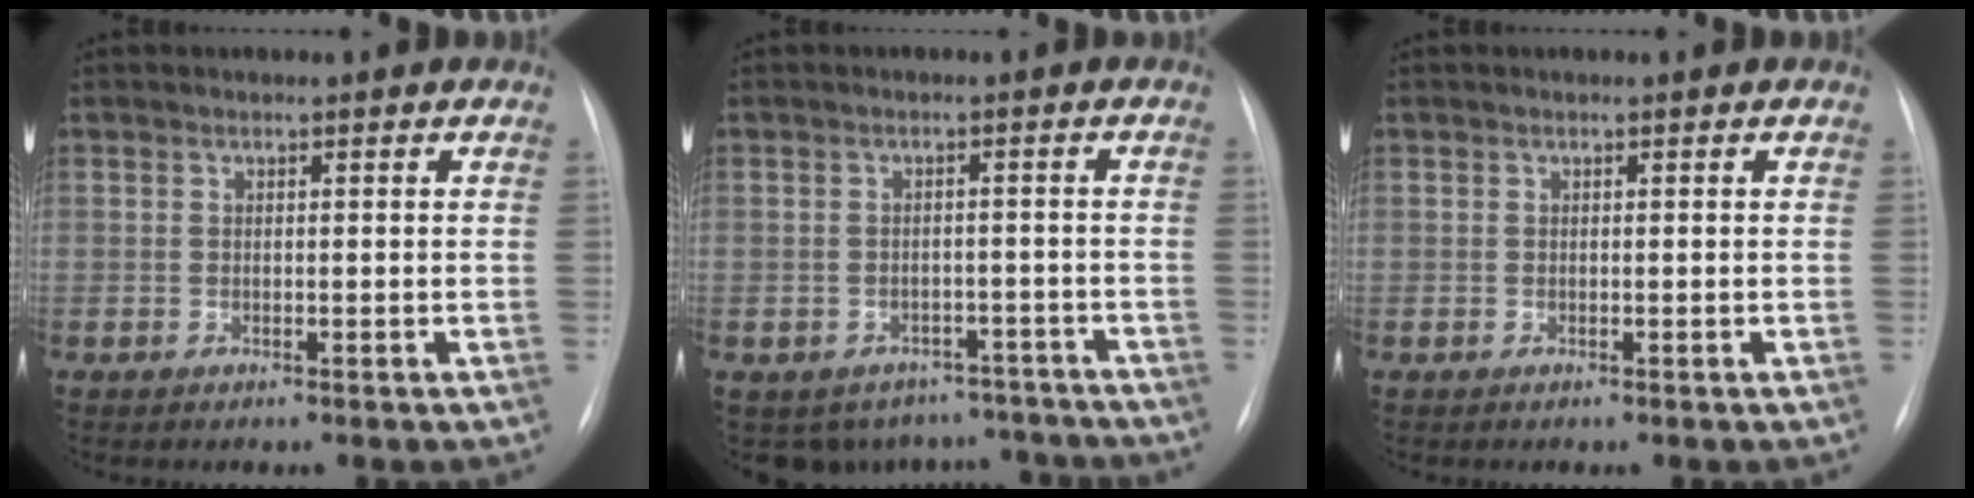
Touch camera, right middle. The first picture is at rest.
{"total": 9.4, "force": [-7.6, 5.4, 0.8], "torque": [-0.003, 0.021, -0.081]}
{"total": 0.0}